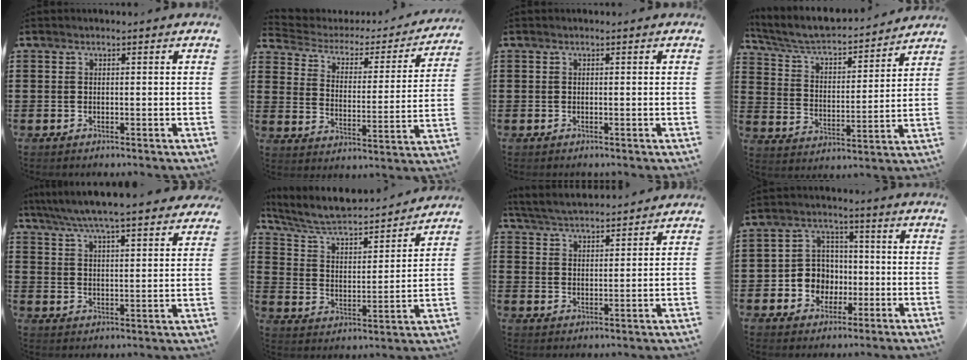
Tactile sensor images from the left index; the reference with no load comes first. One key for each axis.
{"total": 2.7, "fx": 1.9, "fy": 1.7, "fz": 1.1, "tx": -0.038, "ty": -0.016, "tz": 0.023}
{"total": 0.0}
{"total": 5.1, "fx": 4.6, "fy": 0.8, "fz": 2.1, "tx": -0.061, "ty": -0.038, "tz": 0.070}
{"total": 6.0, "fx": 5.5, "fy": -0.1, "fz": 2.3, "tx": -0.067, "ty": -0.029, "tz": 0.094}
{"total": 6.1, "fx": 5.6, "fy": 1.0, "fz": 2.2, "tx": -0.069, "ty": -0.042, "tz": 0.090}
{"total": 4.2, "fx": 4.1, "fy": 0.0, "fz": 0.5, "tx": -0.027, "ty": -0.019, "tz": 0.072}
{"total": 6.4, "fx": -1.3, "fy": 6.0, "fz": 1.9, "tx": -0.060, "ty": 0.016, "tz": -0.024}